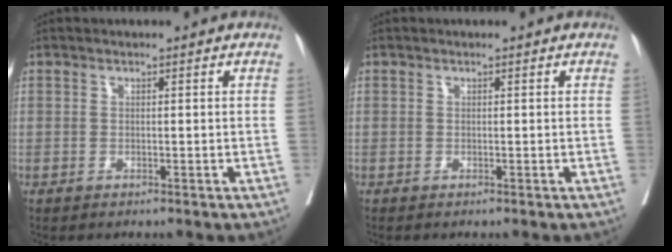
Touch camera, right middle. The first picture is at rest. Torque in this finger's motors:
{"motor_torque": [0.00, -0.01, -0.01, 0.00]}